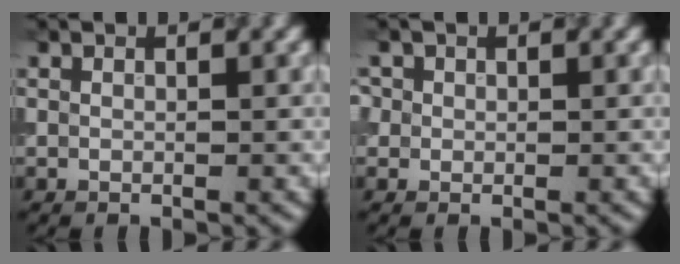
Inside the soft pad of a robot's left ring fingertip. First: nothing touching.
{"total": 0.6, "force": [0.1, 0.6, -0.2], "torque": [0.004, -0.001, 0.008]}